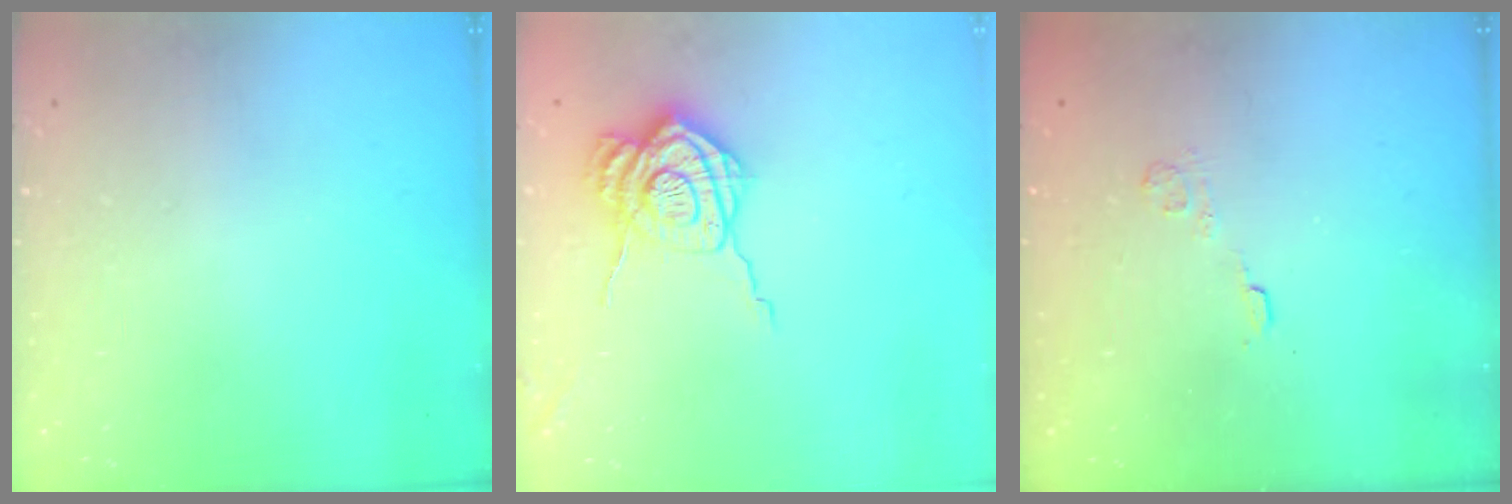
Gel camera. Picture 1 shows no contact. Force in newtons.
{"total": 12.8, "press": 12.7, "slide": 1.2}
{"total": 2.7, "press": 2.3, "slide": 1.4}